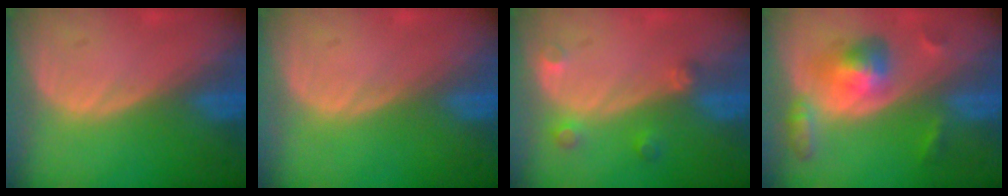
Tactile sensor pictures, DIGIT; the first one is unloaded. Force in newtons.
{"total": 0.0}
{"total": 2.6, "press": 2.6, "slide": 0.5}
{"total": 6.0, "press": 6.0, "slide": 0.2}